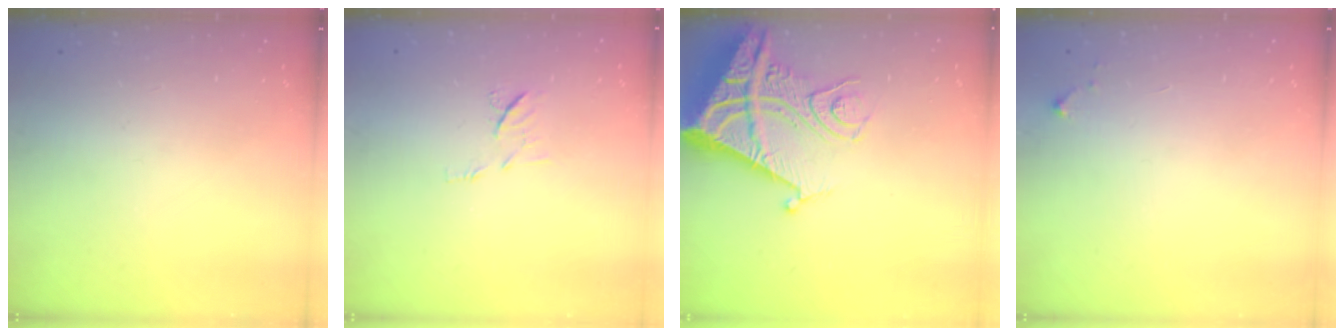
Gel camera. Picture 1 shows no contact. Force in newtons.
{"total": 6.7, "press": 6.6, "slide": 1.0}
{"total": 14.0, "press": 13.9, "slide": 1.8}
{"total": 2.6, "press": 2.6, "slide": 0.4}